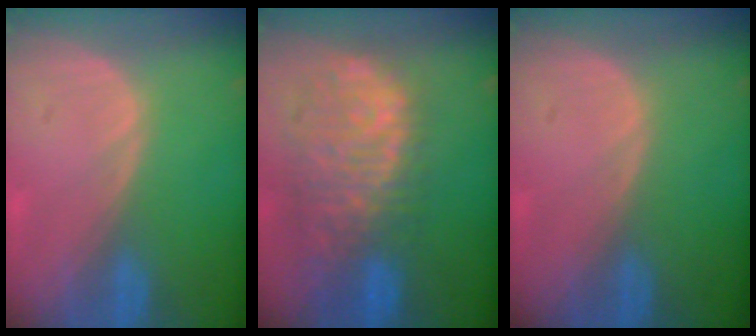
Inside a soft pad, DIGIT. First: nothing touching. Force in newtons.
{"total": 11.8, "press": 9.8, "slide": 6.6}
{"total": 0.0}